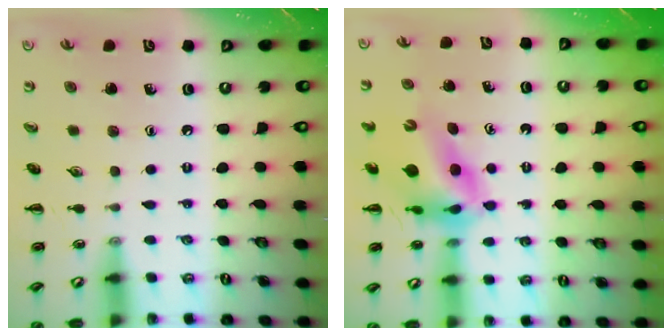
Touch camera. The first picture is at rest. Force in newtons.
{"total": 9.4, "press": 9.0, "slide": 2.7}